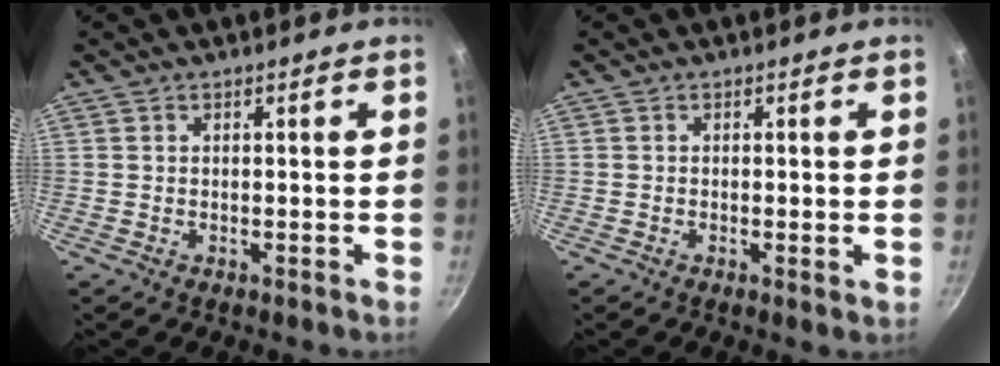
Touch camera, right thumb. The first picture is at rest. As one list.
[{"total": 0.9, "force": [-0.1, 0.2, 0.9], "torque": [-0.015, -0.004, -0.003]}]